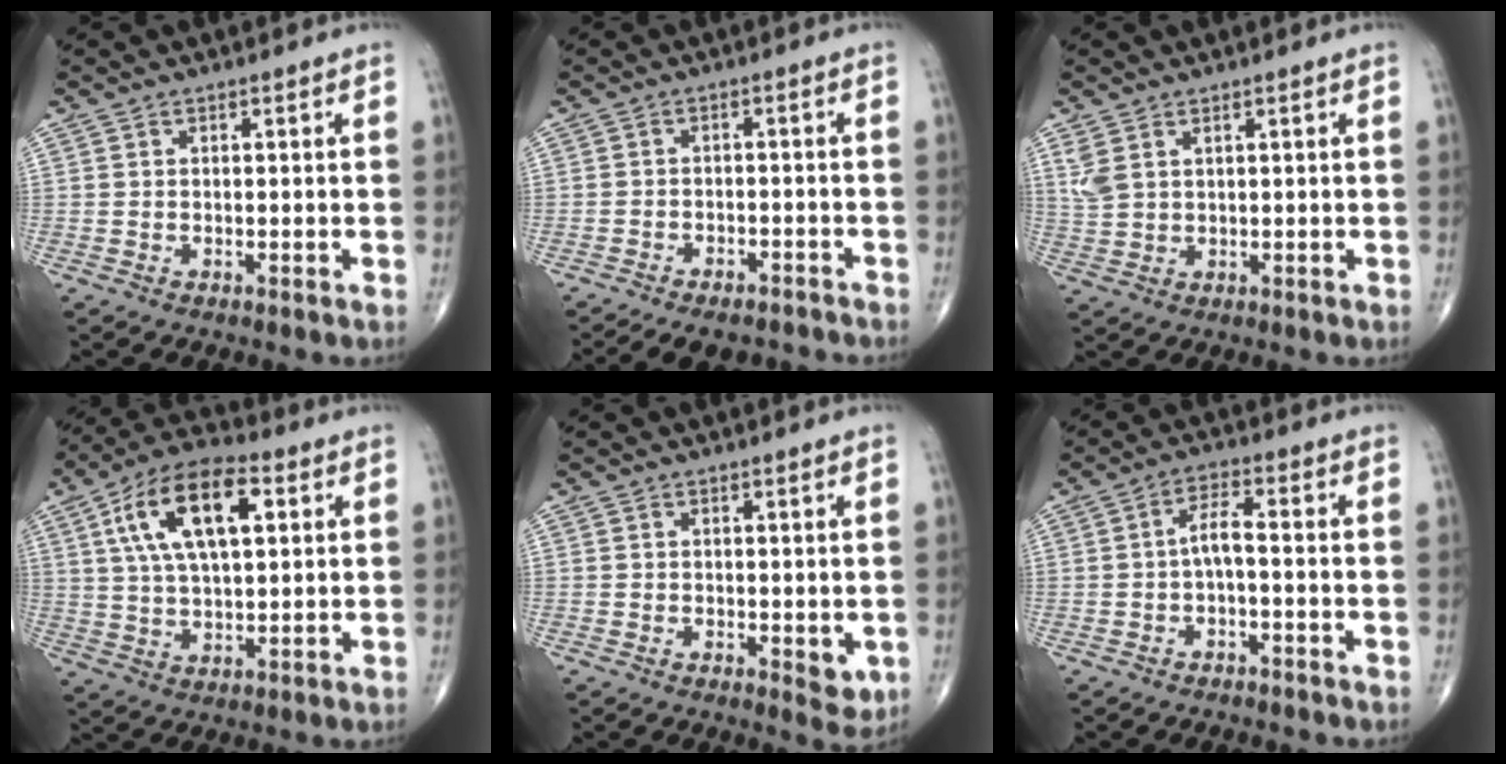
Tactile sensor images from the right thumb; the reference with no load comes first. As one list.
[{"total": 10.2, "force": [-8.7, 4.1, 3.3], "torque": [-0.047, 0.041, -0.113]}, {"total": 3.5, "force": [1.9, 1.9, 2.4], "torque": [-0.051, -0.001, 0.049]}, {"total": 16.3, "force": [5.1, 7.5, 13.5], "torque": [-0.239, 0.011, 0.087]}, {"total": 3.4, "force": [-0.5, 1.5, 3.0], "torque": [-0.024, -0.008, -0.004]}, {"total": 3.6, "force": [-1.0, 0.9, 3.4], "torque": [-0.061, 0.023, -0.020]}]